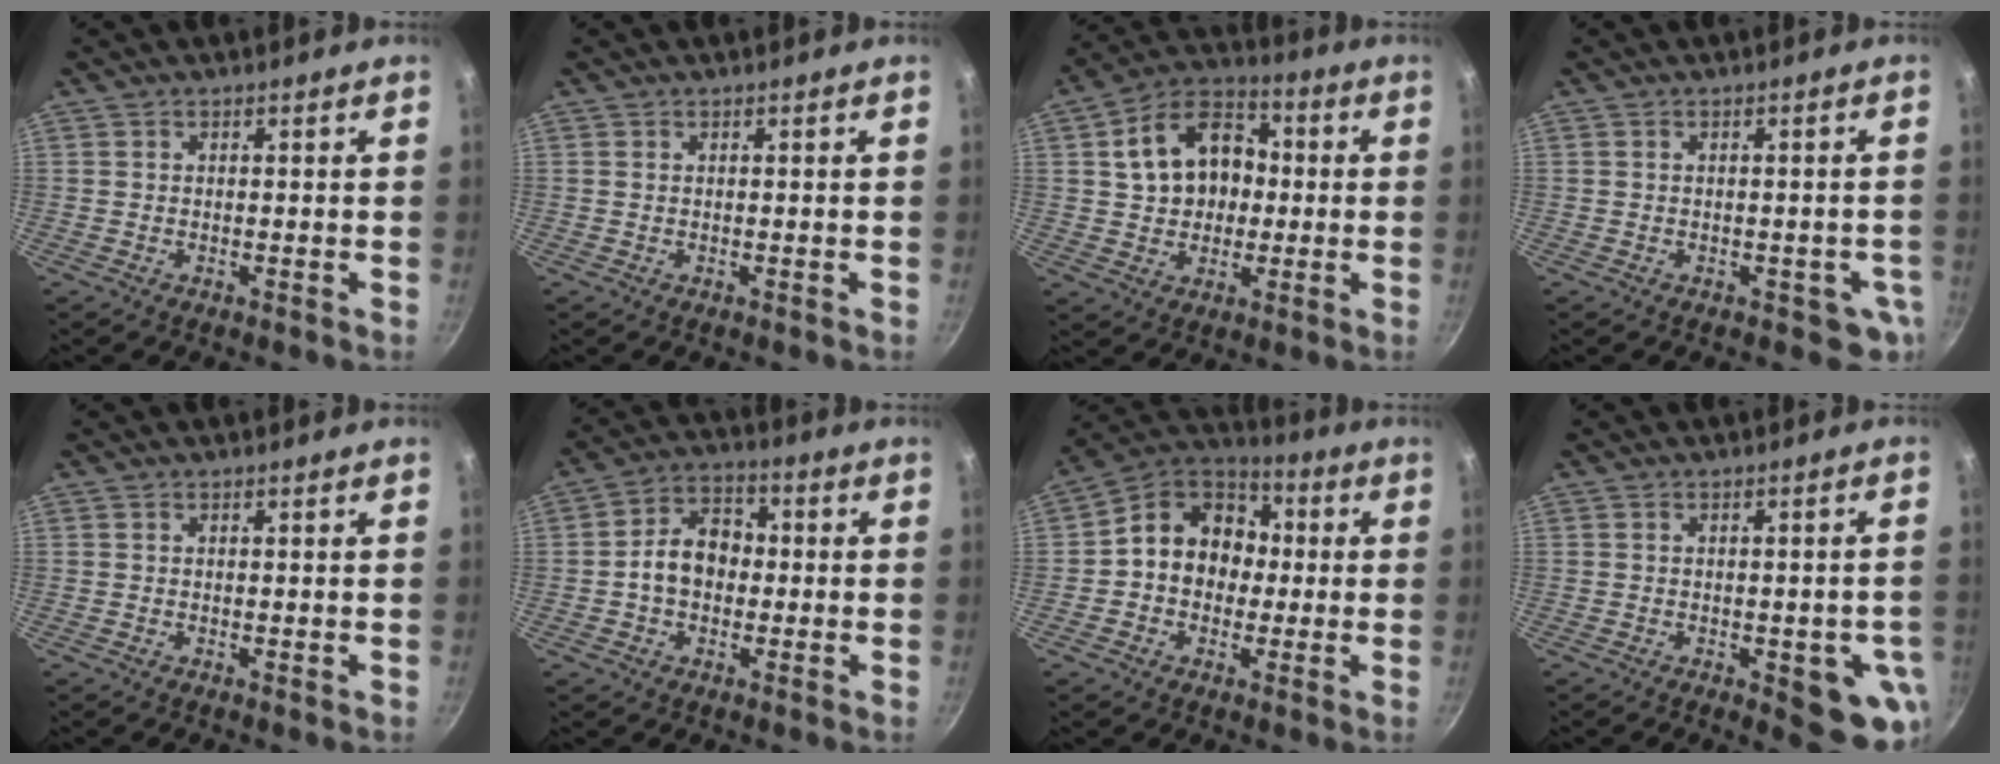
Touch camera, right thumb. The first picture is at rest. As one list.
[{"total": 0.0}, {"total": 14.9, "force": [1.7, 11.3, 9.6], "torque": [-0.130, 0.031, 0.020]}, {"total": 3.5, "force": [-0.9, 2.2, 2.5], "torque": [-0.009, 0.007, -0.005]}, {"total": 0.0}, {"total": 9.1, "force": [-0.6, 6.9, 6.0], "torque": [-0.065, 0.029, -0.022]}, {"total": 13.5, "force": [0.3, 11.2, 7.6], "torque": [-0.075, 0.039, -0.017]}, {"total": 10.3, "force": [-2.9, 4.0, 9.0], "torque": [-0.065, 0.003, -0.031]}]